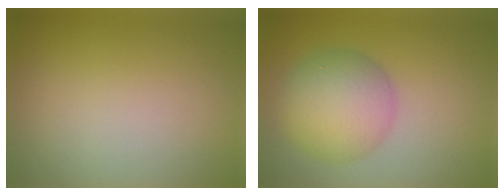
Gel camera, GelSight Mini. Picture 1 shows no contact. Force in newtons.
{"total": 6.2, "press": 6.2, "slide": 0.1}